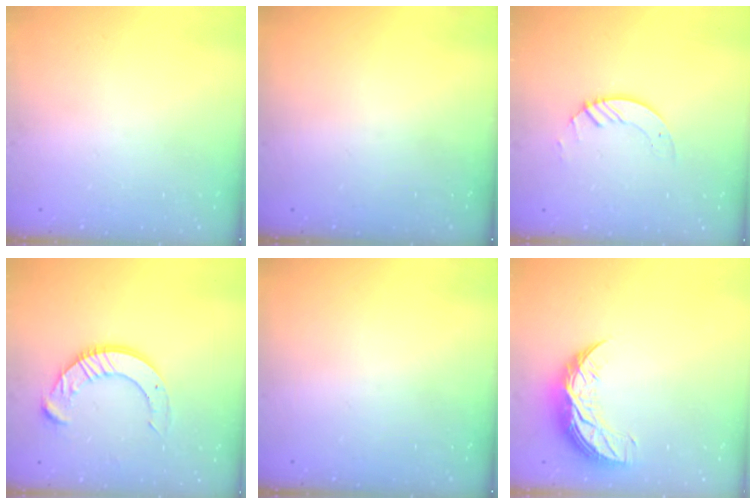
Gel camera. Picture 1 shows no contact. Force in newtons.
{"total": 0.0}
{"total": 2.8, "press": 2.8, "slide": 0.3}
{"total": 12.2, "press": 12.1, "slide": 1.2}
{"total": 0.0}
{"total": 9.9, "press": 9.9, "slide": 0.5}